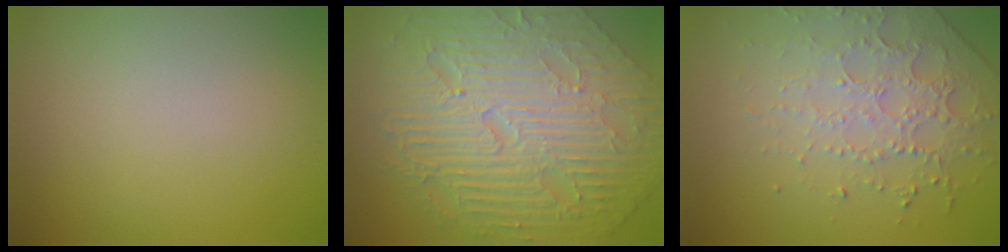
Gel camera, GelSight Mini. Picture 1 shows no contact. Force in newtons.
{"total": 11.2, "press": 7.5, "slide": 8.4}
{"total": 4.5, "press": 3.2, "slide": 3.3}